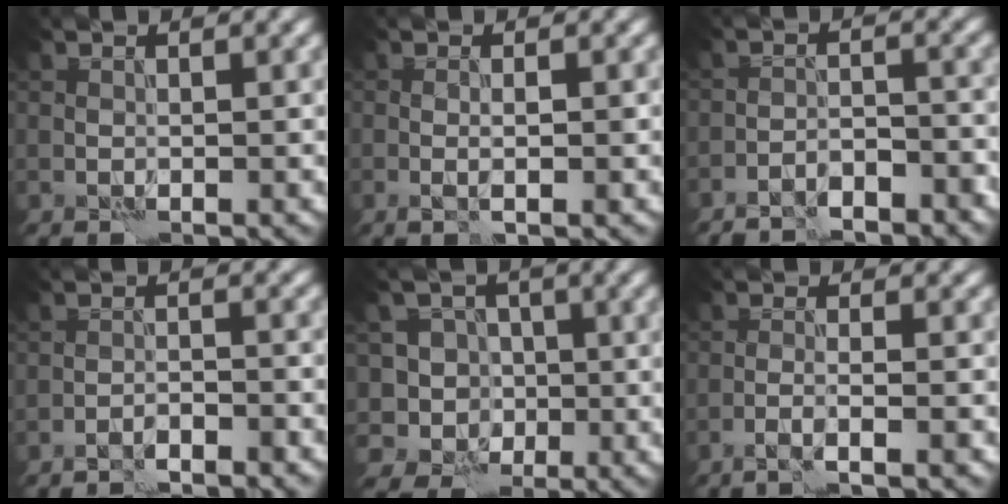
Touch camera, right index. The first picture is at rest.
{"total": 1.4, "force": [-0.2, 0.1, 1.4], "torque": [-0.020, 0.000, -0.005]}
{"total": 4.5, "force": [-4.0, 1.1, 1.9], "torque": [-0.025, -0.001, -0.067]}
{"total": 2.7, "force": [-2.5, 0.1, 1.1], "torque": [-0.017, 0.005, -0.042]}
{"total": 5.1, "force": [-0.1, 5.0, 0.9], "torque": [0.003, 0.019, -0.039]}
{"total": 2.6, "force": [-1.9, 0.0, 1.8], "torque": [-0.029, 0.005, -0.042]}